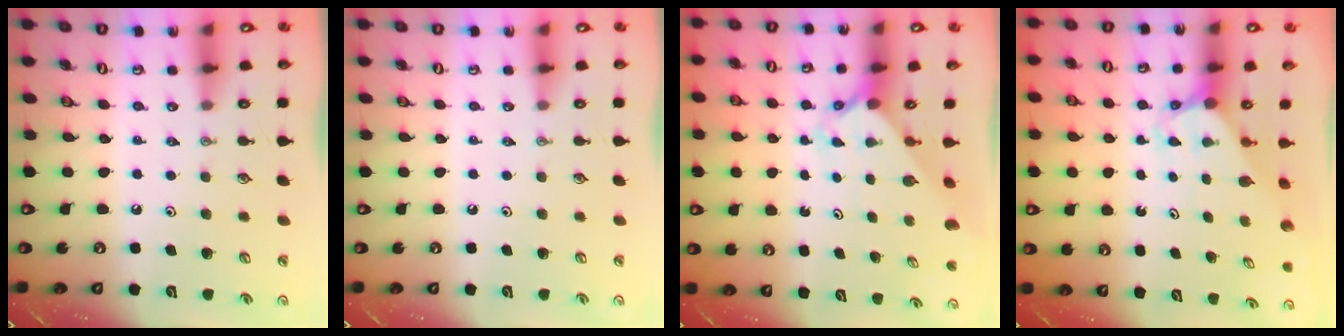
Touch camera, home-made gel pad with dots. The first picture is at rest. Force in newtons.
{"total": 0.0}
{"total": 2.4, "press": 2.3, "slide": 0.2}
{"total": 2.8, "press": 2.8, "slide": 0.2}